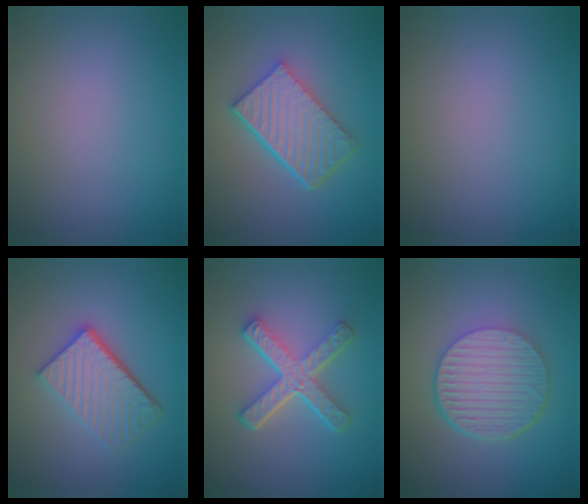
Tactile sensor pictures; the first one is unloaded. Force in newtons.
{"total": 5.8, "press": 4.3, "slide": 4.0}
{"total": 0.0}
{"total": 4.9, "press": 3.6, "slide": 3.3}
{"total": 5.3, "press": 3.7, "slide": 3.8}
{"total": 6.7, "press": 4.6, "slide": 4.9}